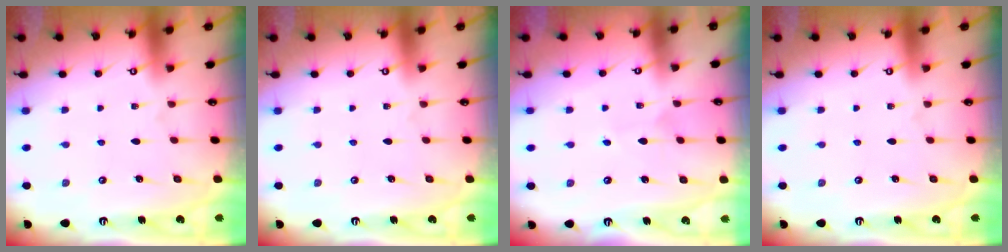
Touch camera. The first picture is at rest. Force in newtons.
{"total": 0.0}
{"total": 2.9, "press": 2.9, "slide": 0.4}
{"total": 0.0}